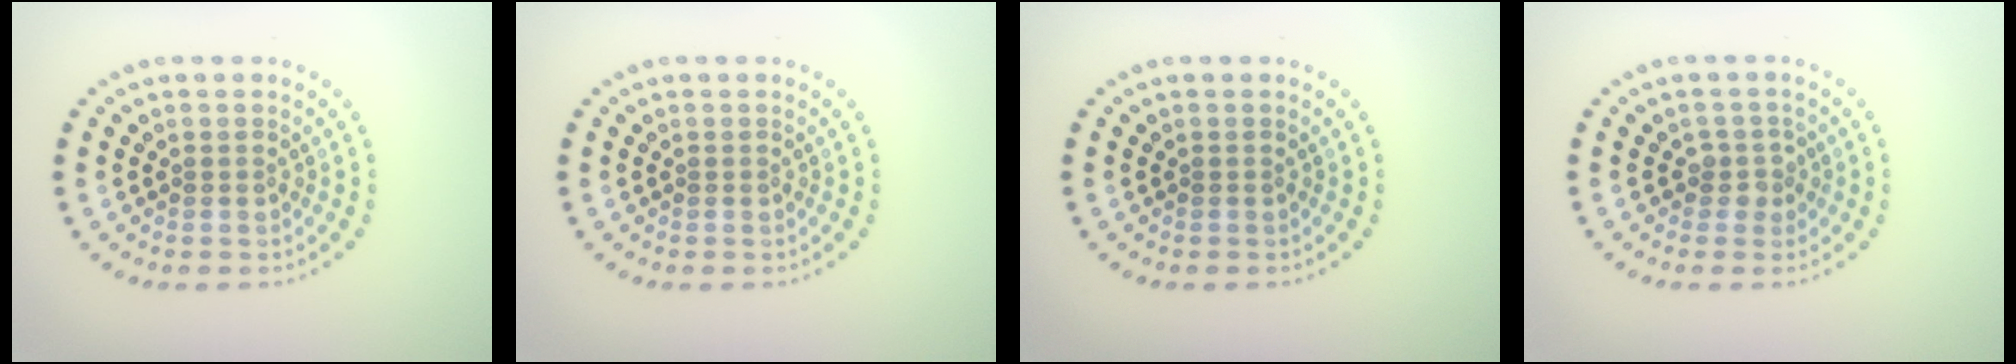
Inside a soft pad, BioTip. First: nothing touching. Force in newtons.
{"total": 0.0}
{"total": 0.0}
{"total": 1.6, "press": 1.2, "slide": 1.1}